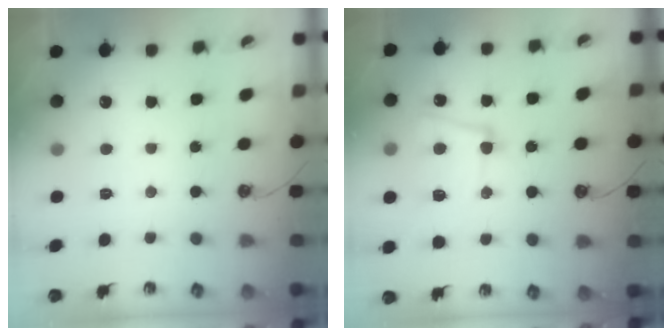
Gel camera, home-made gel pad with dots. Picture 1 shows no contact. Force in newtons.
{"total": 9.0, "press": 8.7, "slide": 2.0}